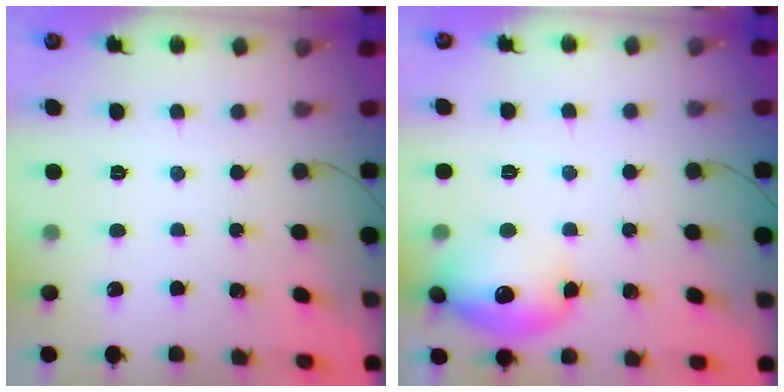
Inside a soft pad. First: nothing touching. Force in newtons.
{"total": 13.2, "press": 13.1, "slide": 1.5}